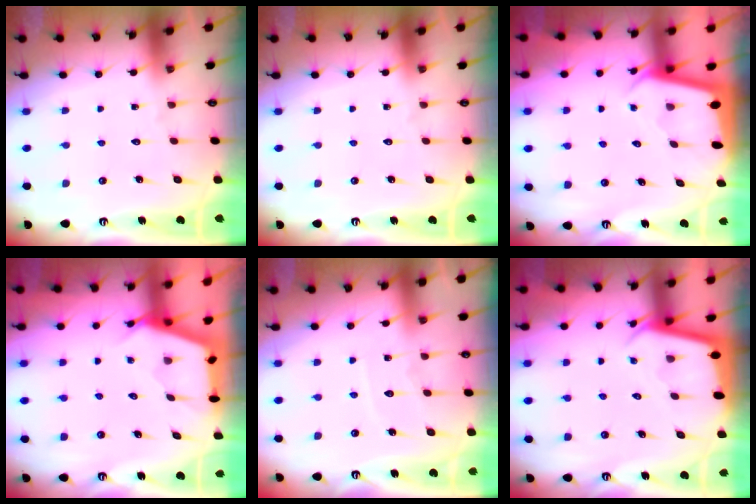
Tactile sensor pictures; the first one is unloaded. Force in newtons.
{"total": 0.0}
{"total": 1.9, "press": 1.9, "slide": 0.2}
{"total": 2.6, "press": 2.6, "slide": 0.4}
{"total": 5.8, "press": 5.7, "slide": 0.5}
{"total": 2.3, "press": 2.3, "slide": 0.1}